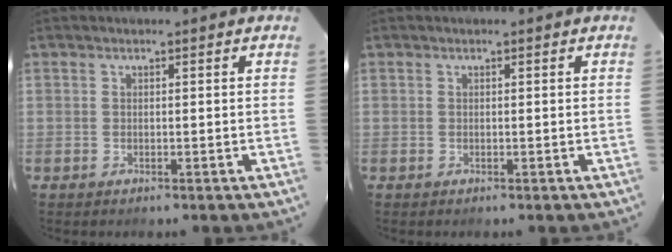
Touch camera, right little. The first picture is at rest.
{"total": 0.0}